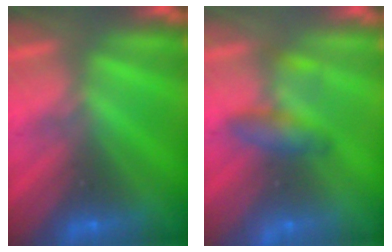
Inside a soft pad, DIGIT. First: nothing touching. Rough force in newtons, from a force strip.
{"total": 2.1}